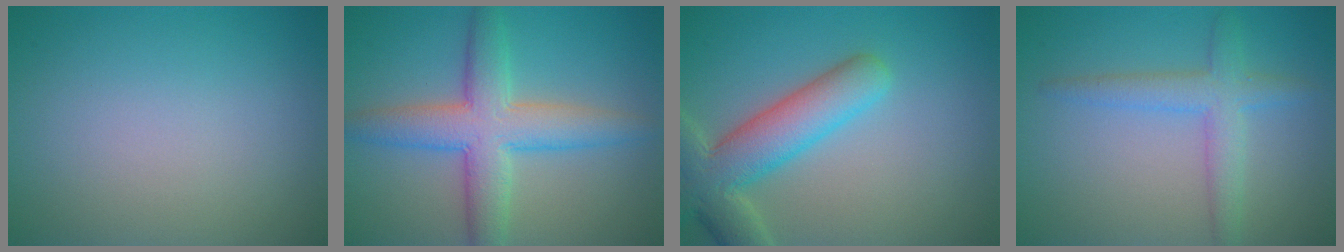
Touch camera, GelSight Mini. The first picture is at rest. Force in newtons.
{"total": 6.6, "press": 6.6, "slide": 0.1}
{"total": 6.8, "press": 6.8, "slide": 0.6}
{"total": 3.3, "press": 3.3, "slide": 0.2}